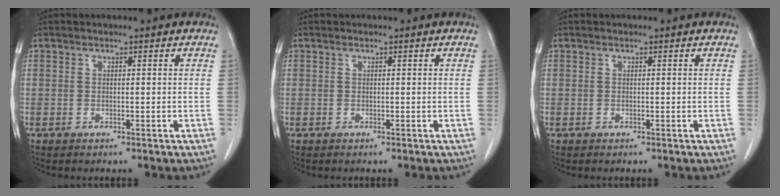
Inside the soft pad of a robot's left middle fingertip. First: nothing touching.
{"total": 0.0}
{"total": 0.0}